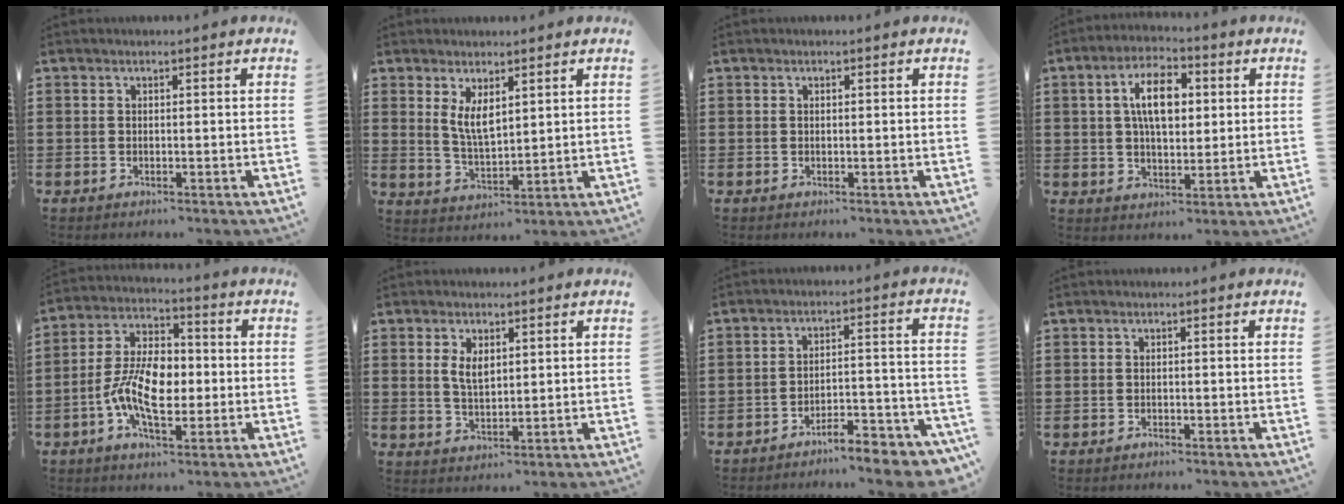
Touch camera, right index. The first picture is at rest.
{"total": 4.4, "force": [2.0, 1.9, 3.5], "torque": [-0.072, 0.002, 0.036]}
{"total": 0.0}
{"total": 8.1, "force": [1.8, 4.0, 6.8], "torque": [-0.125, 0.010, 0.025]}
{"total": 9.4, "force": [-1.9, 5.0, 7.7], "torque": [-0.176, 0.004, -0.042]}
{"total": 3.3, "force": [1.2, 1.6, 2.6], "torque": [-0.048, 0.003, 0.018]}
{"total": 6.3, "force": [-6.0, 0.5, 1.8], "torque": [-0.024, 0.007, -0.115]}
{"total": 1.1, "force": [-1.0, 0.3, -0.1], "torque": [-0.002, 0.005, -0.024]}